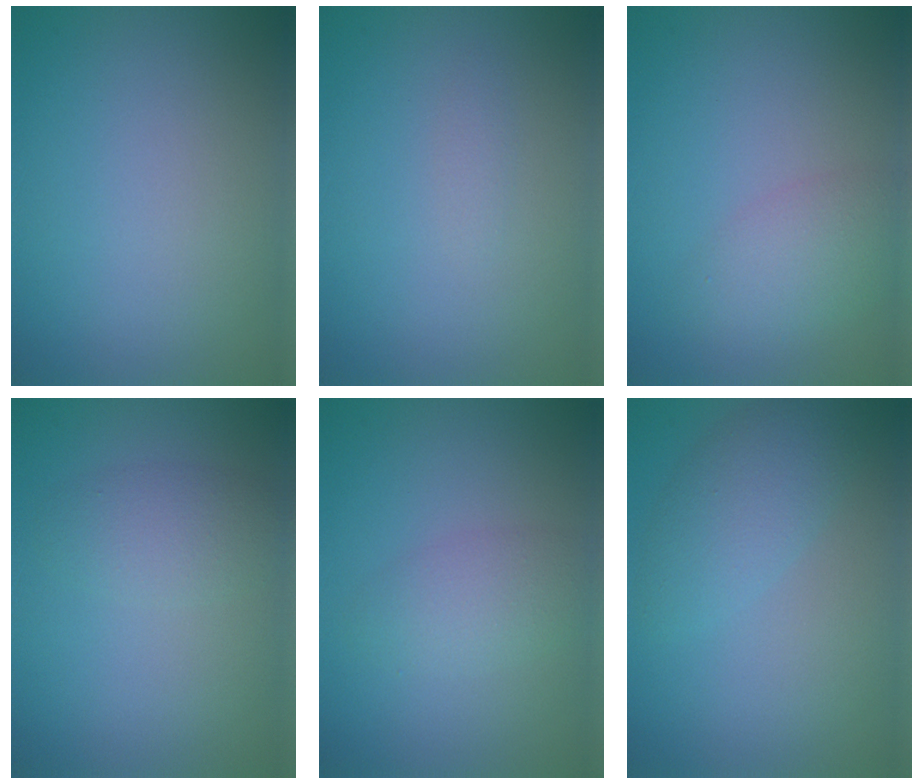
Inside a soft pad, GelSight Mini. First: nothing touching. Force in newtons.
{"total": 0.6, "press": 0.6, "slide": 0.0}
{"total": 2.9, "press": 2.9, "slide": 0.1}
{"total": 2.5, "press": 2.5, "slide": 0.2}
{"total": 2.5, "press": 2.4, "slide": 0.2}
{"total": 3.3, "press": 3.3, "slide": 0.1}